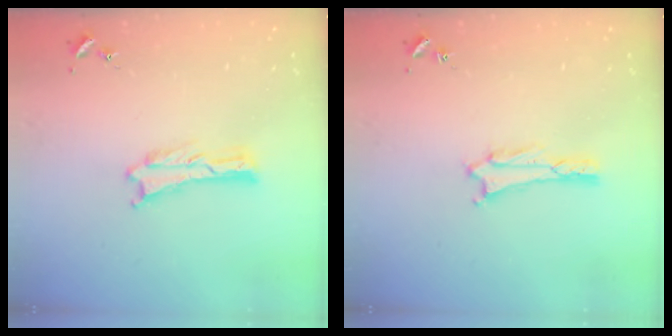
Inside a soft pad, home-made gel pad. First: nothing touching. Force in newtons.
{"total": 1.6, "press": 1.6, "slide": 0.2}